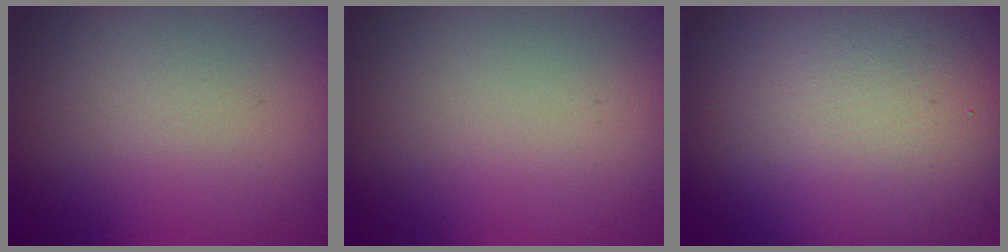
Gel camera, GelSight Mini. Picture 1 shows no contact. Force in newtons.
{"total": 0.0}
{"total": 17.1, "press": 17.0, "slide": 1.4}